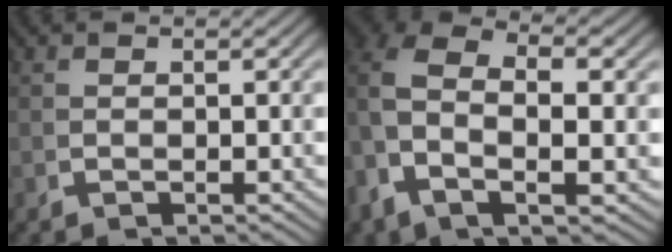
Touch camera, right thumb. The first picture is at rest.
{"total": 7.6, "force": [0.8, 4.3, 6.2], "torque": [-0.161, -0.027, 0.019]}